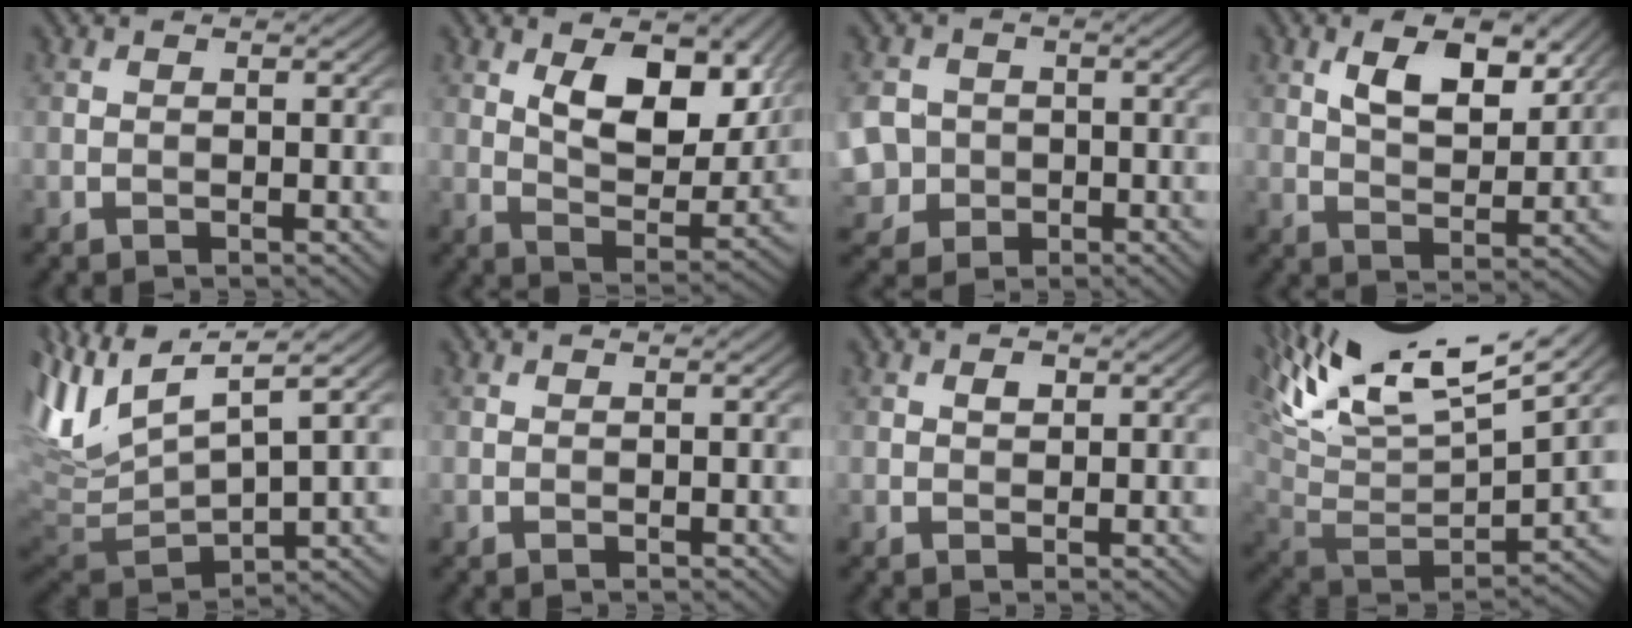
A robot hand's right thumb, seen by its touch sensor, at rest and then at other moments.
{"total": 10.8, "force": [4.5, 5.4, 8.2], "torque": [-0.139, -0.012, 0.076]}
{"total": 7.3, "force": [-1.0, 6.7, 2.9], "torque": [-0.097, -0.016, -0.039]}
{"total": 7.3, "force": [3.7, 3.3, 5.4], "torque": [-0.097, -0.006, 0.070]}
{"total": 11.4, "force": [4.0, 3.9, 10.0], "torque": [-0.235, 0.014, 0.079]}
{"total": 0.0}
{"total": 0.9, "force": [0.4, 0.5, 0.6], "torque": [-0.012, 0.000, 0.007]}
{"total": 16.4, "force": [9.4, 5.7, 12.1], "torque": [-0.262, 0.014, 0.157]}